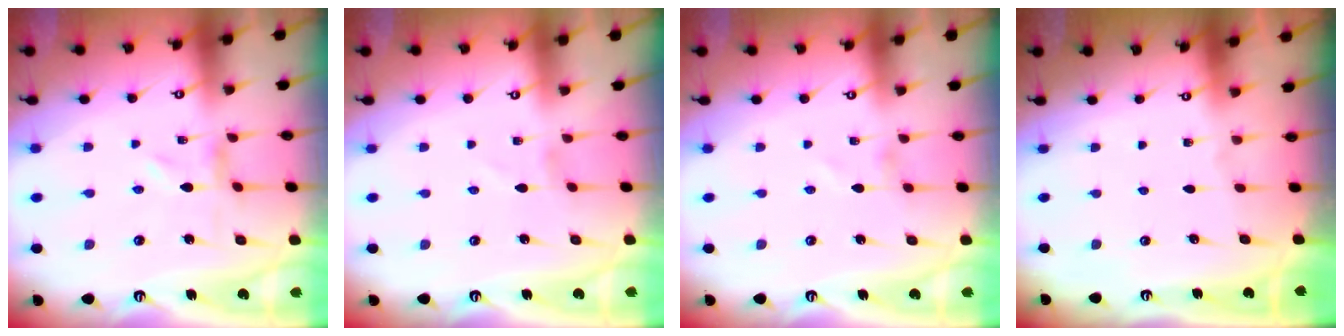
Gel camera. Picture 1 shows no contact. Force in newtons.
{"total": 1.1, "press": 1.1, "slide": 0.1}
{"total": 0.6, "press": 0.6, "slide": 0.1}
{"total": 0.0}